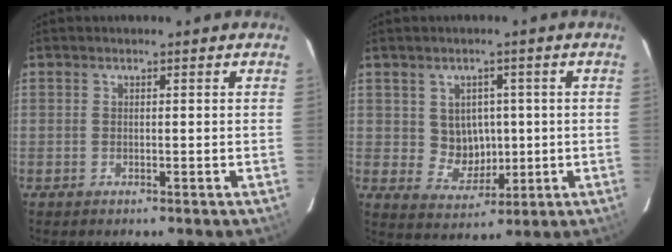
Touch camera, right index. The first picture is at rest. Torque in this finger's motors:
{"motor_torque": [0.08, 0.05, 0.02, 0.00]}